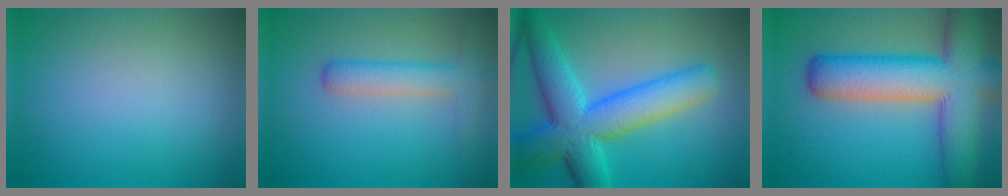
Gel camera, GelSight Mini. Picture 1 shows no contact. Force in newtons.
{"total": 3.5, "press": 3.5, "slide": 0.1}
{"total": 9.5, "press": 9.5, "slide": 0.2}
{"total": 11.5, "press": 11.5, "slide": 0.5}